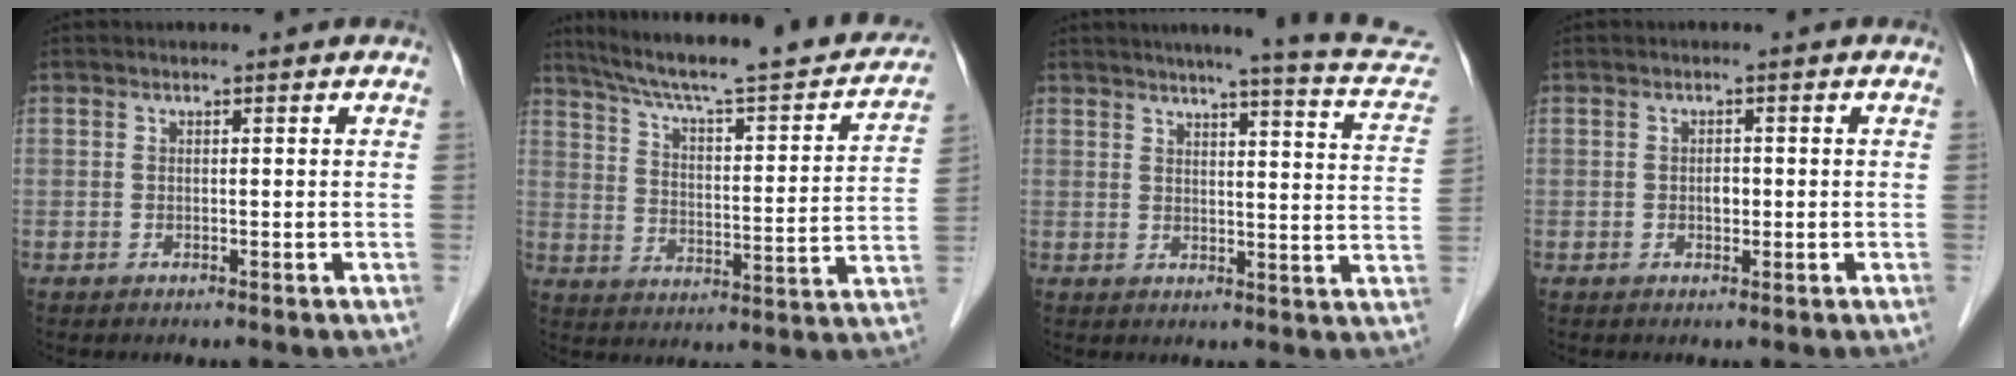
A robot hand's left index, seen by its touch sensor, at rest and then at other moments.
{"total": 25.2, "force": [21.8, 3.3, 12.2], "torque": [-0.189, -0.011, 0.294]}
{"total": 14.5, "force": [12.8, 0.4, 6.7], "torque": [-0.080, -0.037, 0.129]}
{"total": 1.3, "force": [-0.2, 0.8, 1.0], "torque": [-0.017, 0.002, -0.002]}